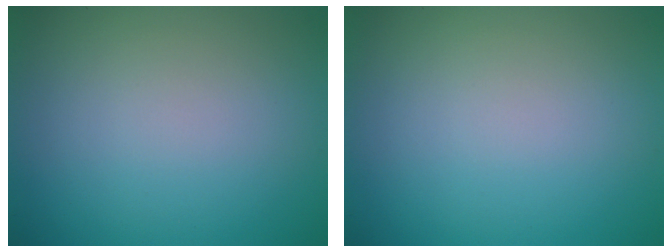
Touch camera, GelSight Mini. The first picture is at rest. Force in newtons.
{"total": 0.0}